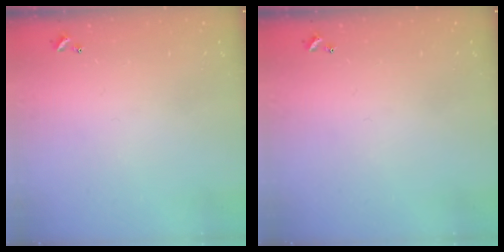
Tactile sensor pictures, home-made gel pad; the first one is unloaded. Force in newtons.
{"total": 0.0}